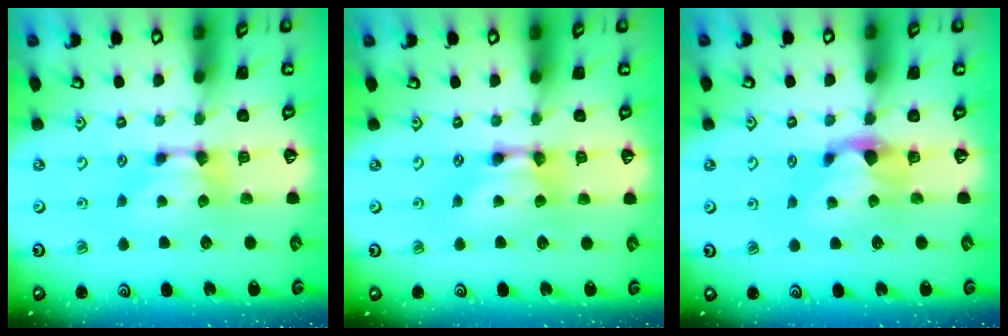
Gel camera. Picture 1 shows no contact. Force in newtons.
{"total": 2.1, "press": 2.1, "slide": 0.1}
{"total": 1.2, "press": 0.1, "slide": 1.2}